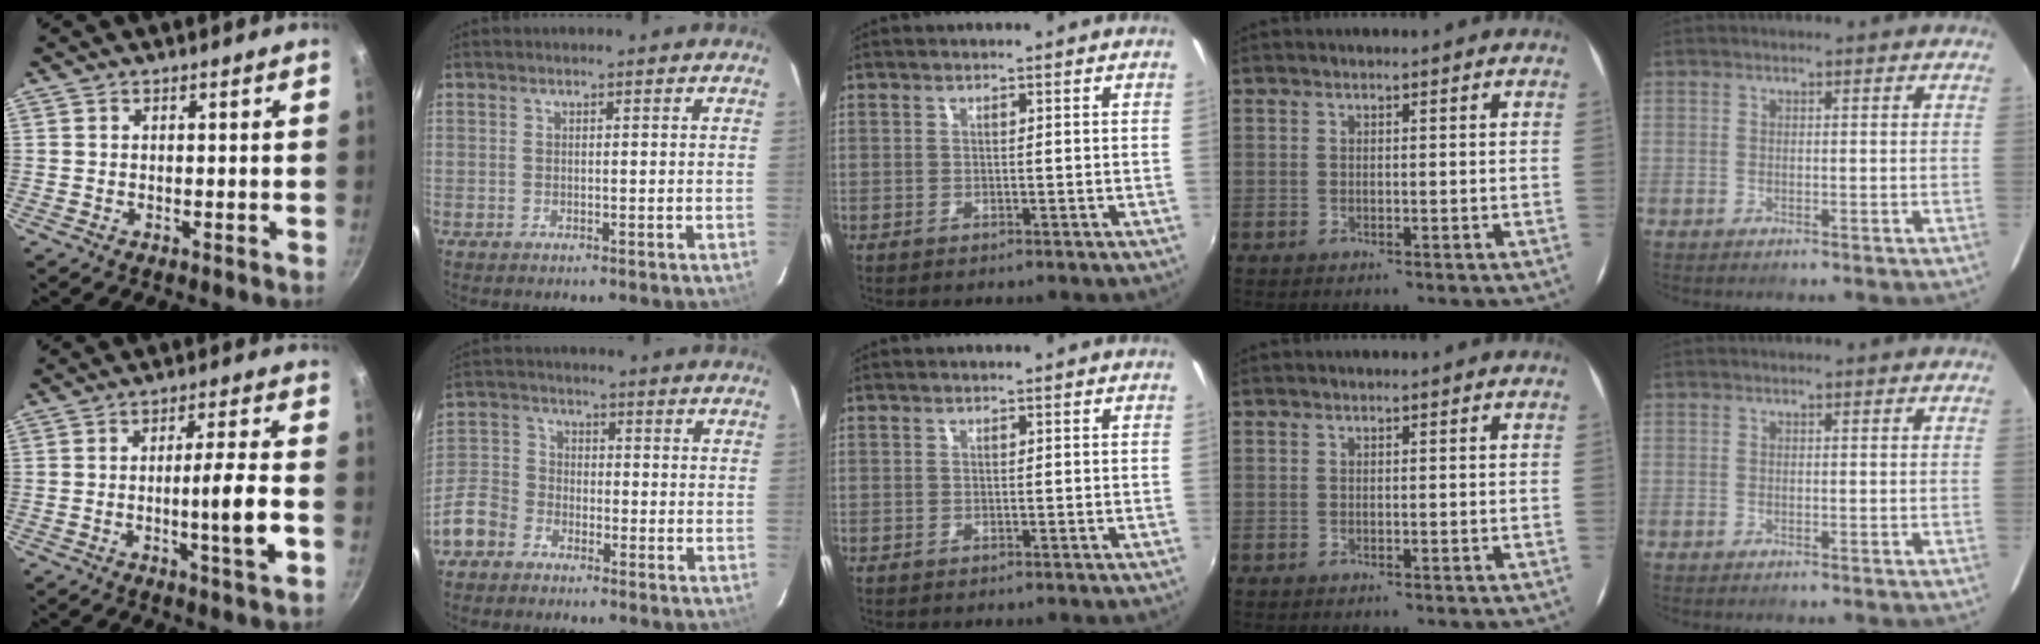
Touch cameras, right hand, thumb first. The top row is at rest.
{"thumb": {"total": 8.5, "force": [-2.0, 0.1, 8.2], "torque": [-0.134, 0.011, -0.033]}, "index": {"total": 8.8, "force": [-5.1, 6.5, 2.9], "torque": [-0.070, 0.022, -0.106]}}